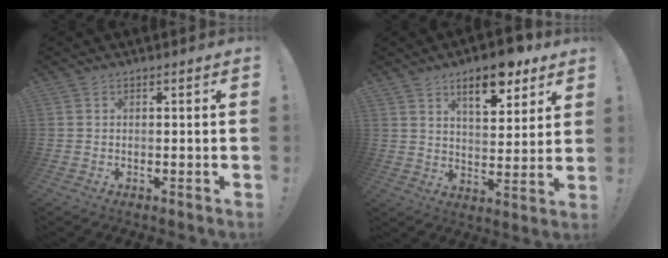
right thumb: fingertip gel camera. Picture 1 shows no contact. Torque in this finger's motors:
{"motor_torque": [0.82, 2.56, 1.13, 0.58, 0.29]}